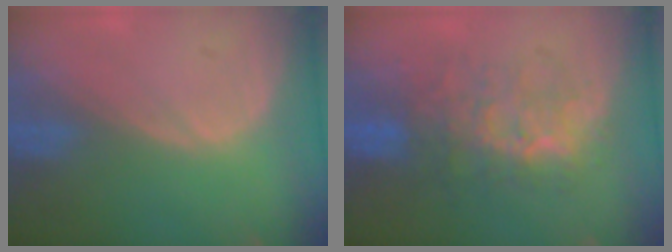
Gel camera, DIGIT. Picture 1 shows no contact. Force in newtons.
{"total": 8.0, "press": 7.8, "slide": 1.5}